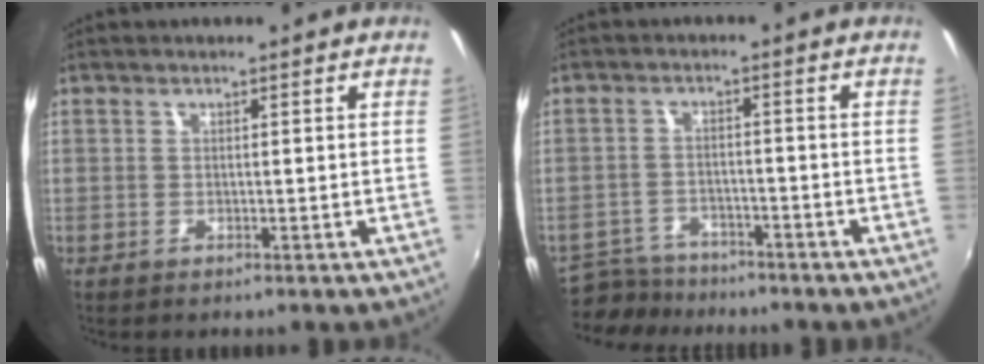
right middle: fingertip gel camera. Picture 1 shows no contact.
{"total": 7.0, "force": [-6.4, 2.6, 1.1], "torque": [-0.042, -0.001, -0.109]}